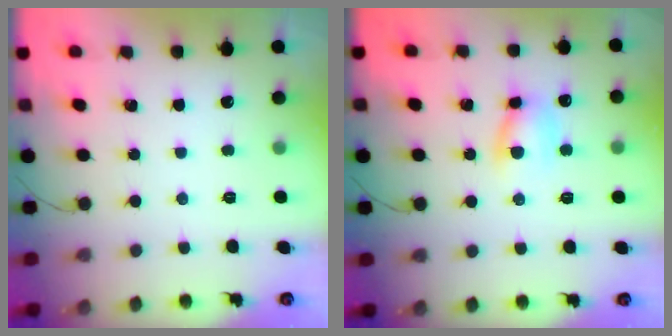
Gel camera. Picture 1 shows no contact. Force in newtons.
{"total": 7.6, "press": 7.6, "slide": 0.4}